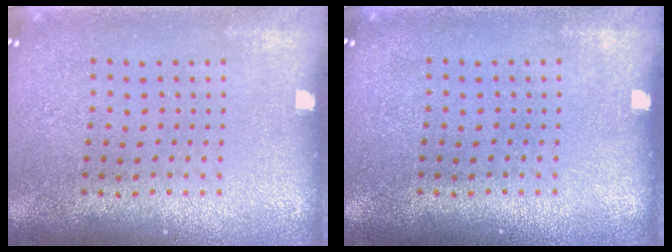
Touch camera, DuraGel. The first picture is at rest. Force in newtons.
{"total": 0.0}